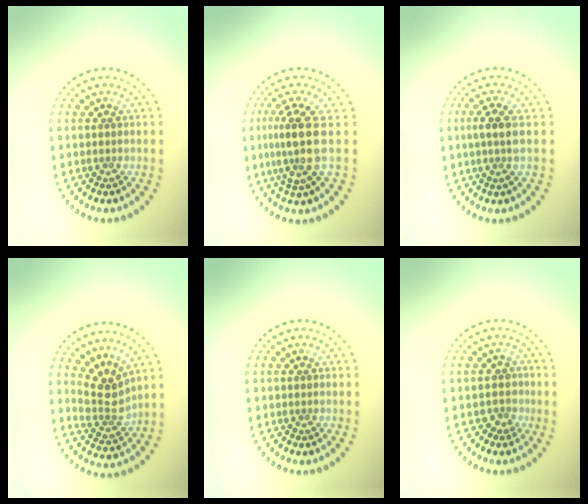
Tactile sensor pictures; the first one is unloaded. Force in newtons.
{"total": 3.9, "press": 2.9, "slide": 2.6}
{"total": 2.2, "press": 1.8, "slide": 1.4}
{"total": 3.1, "press": 2.3, "slide": 2.0}
{"total": 0.0}
{"total": 1.7, "press": 1.3, "slide": 1.1}